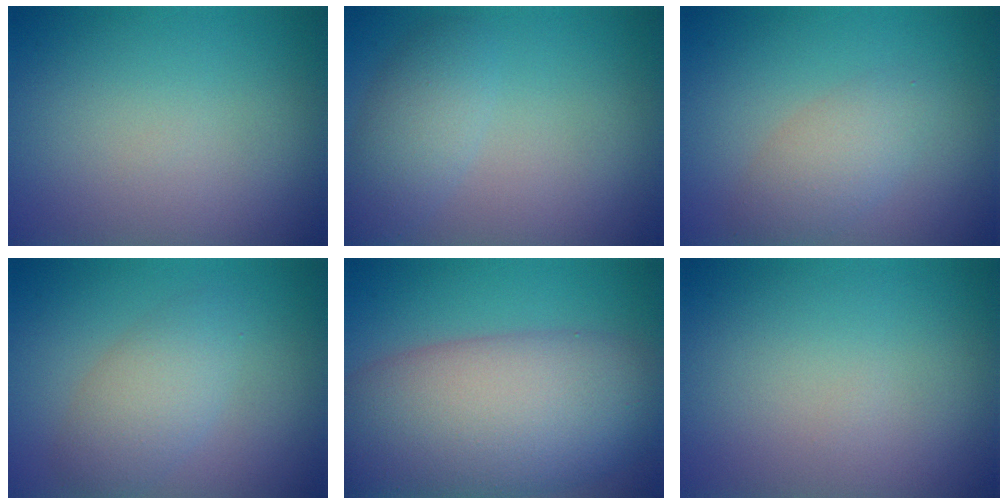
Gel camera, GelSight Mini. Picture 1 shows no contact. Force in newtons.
{"total": 3.0, "press": 3.0, "slide": 0.1}
{"total": 2.9, "press": 2.9, "slide": 0.2}
{"total": 3.6, "press": 3.6, "slide": 0.1}
{"total": 13.0, "press": 13.0, "slide": 0.4}
{"total": 0.0}